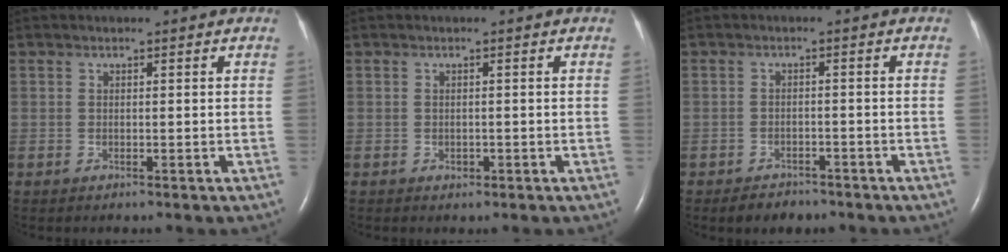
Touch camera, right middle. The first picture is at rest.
{"total": 0.6, "force": [-0.2, 0.5, 0.2], "torque": [-0.002, 0.001, -0.001]}
{"total": 3.3, "force": [-2.6, 1.7, 0.9], "torque": [-0.018, 0.002, -0.035]}